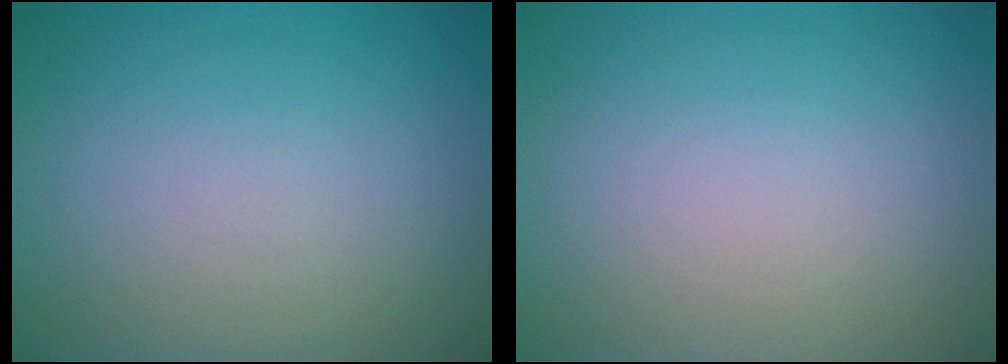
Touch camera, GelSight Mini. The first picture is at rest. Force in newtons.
{"total": 0.0}